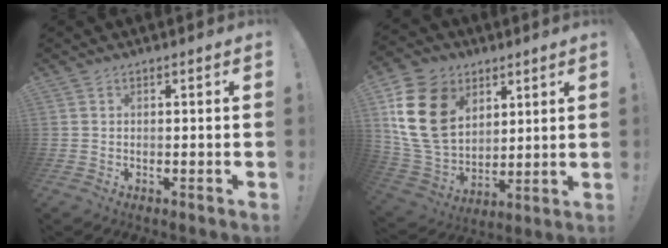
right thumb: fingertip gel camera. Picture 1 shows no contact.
{"total": 19.7, "force": [7.1, 14.6, 11.2], "torque": [-0.211, -0.028, 0.136]}